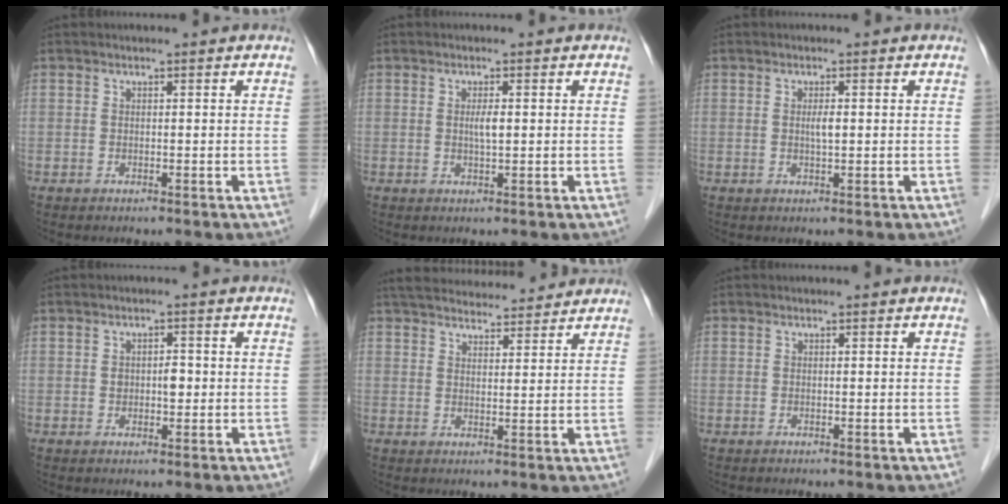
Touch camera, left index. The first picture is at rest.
{"total": 1.9, "force": [0.2, 0.3, 1.9], "torque": [-0.036, 0.000, 0.003]}
{"total": 1.4, "force": [0.1, 0.2, 1.4], "torque": [-0.026, 0.000, 0.002]}
{"total": 2.3, "force": [-0.1, 1.3, 1.8], "torque": [-0.028, 0.004, 0.001]}
{"total": 15.6, "force": [14.6, 3.0, 4.8], "torque": [-0.078, 0.041, 0.215]}
{"total": 0.0}